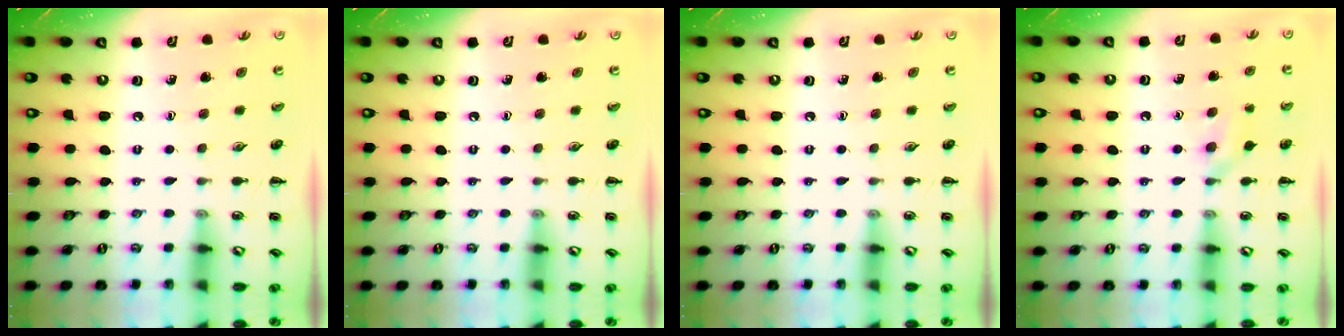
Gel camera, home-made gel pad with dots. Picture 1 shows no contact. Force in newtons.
{"total": 0.0}
{"total": 0.0}
{"total": 6.7, "press": 6.5, "slide": 1.9}